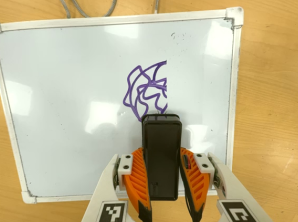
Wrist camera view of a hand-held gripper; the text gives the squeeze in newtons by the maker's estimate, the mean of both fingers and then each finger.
{"total": 8.8, "left": 6.4, "right": 11.3}